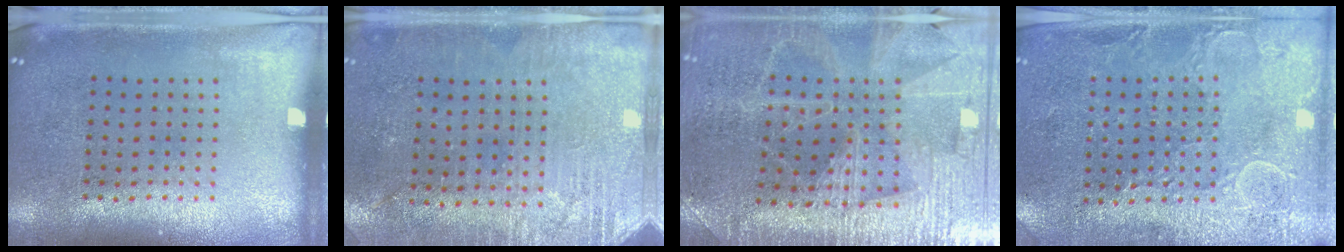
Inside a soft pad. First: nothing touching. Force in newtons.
{"total": 2.9, "press": 2.8, "slide": 0.9}
{"total": 3.2, "press": 3.2, "slide": 0.5}
{"total": 2.7, "press": 2.6, "slide": 0.7}